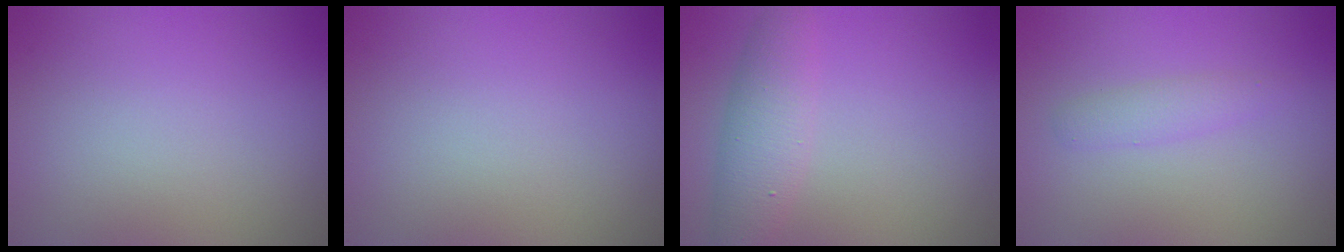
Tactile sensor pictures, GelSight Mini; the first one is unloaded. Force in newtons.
{"total": 0.0}
{"total": 3.8, "press": 3.8, "slide": 0.1}
{"total": 1.4, "press": 1.4, "slide": 0.1}